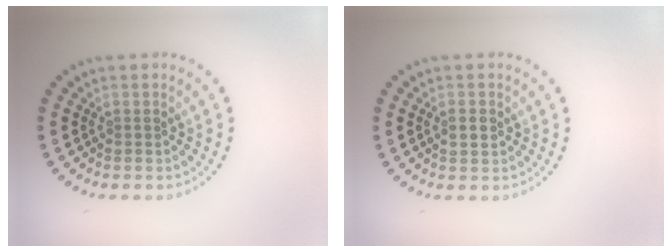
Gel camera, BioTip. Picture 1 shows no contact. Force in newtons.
{"total": 1.1, "press": 1.1, "slide": 0.1}